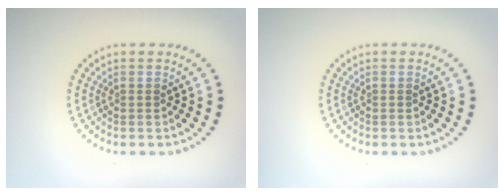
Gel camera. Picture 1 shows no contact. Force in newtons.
{"total": 0.0}